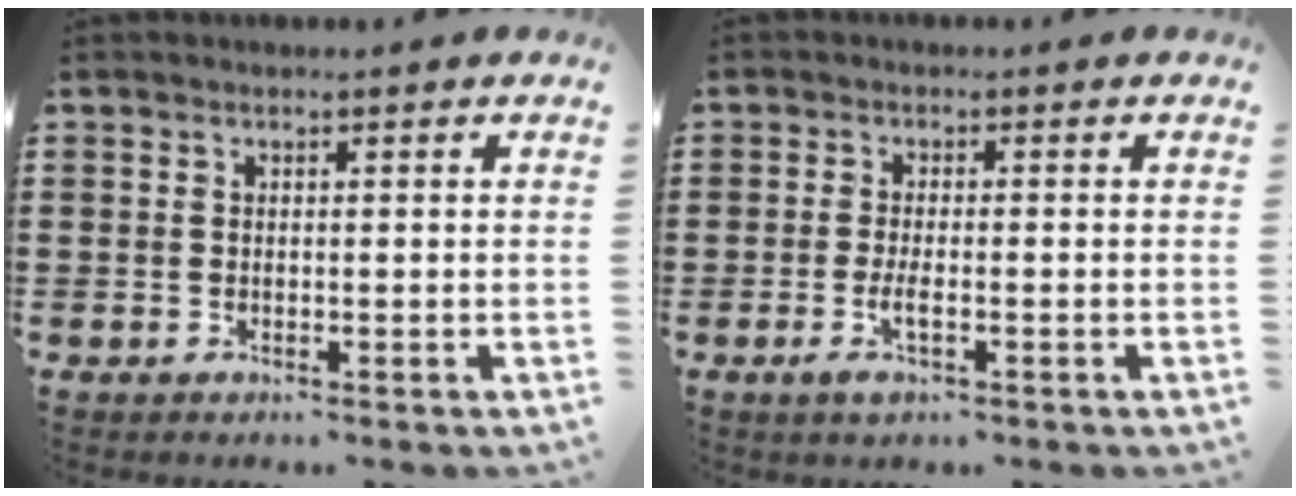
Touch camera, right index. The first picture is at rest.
{"total": 2.9, "force": [-1.1, 0.6, 2.7], "torque": [-0.058, -0.008, -0.023]}